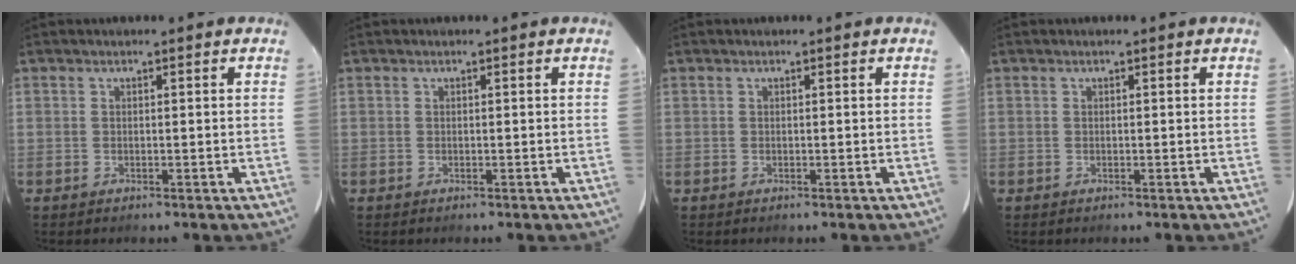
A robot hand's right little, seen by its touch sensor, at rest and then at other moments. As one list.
[{"total": 0.0}, {"total": 0.0}, {"total": 0.0}]